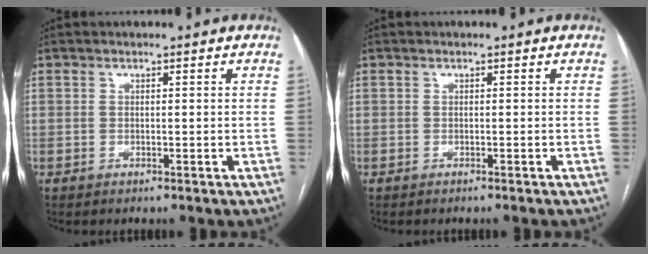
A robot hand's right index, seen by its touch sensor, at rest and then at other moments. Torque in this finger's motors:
{"motor_torque": [-0.41, -0.15, -0.26, -0.08]}